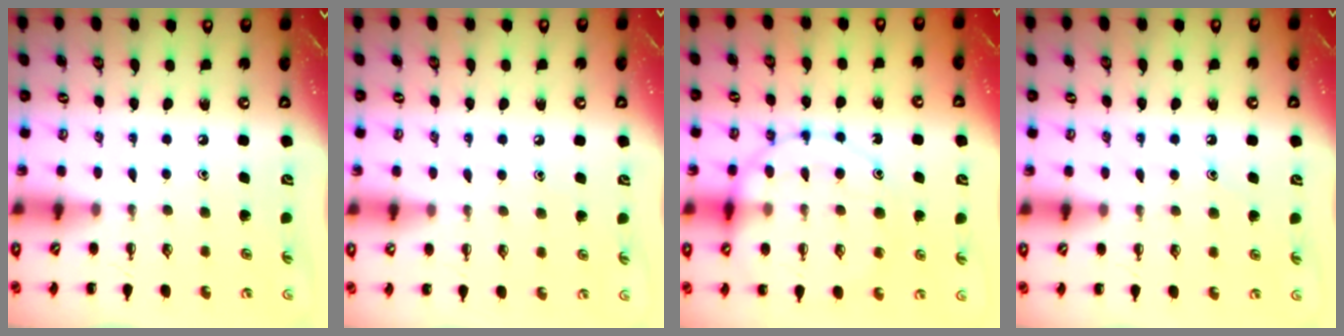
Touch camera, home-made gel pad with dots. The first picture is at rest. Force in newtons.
{"total": 6.0, "press": 5.8, "slide": 1.7}
{"total": 14.9, "press": 14.8, "slide": 1.8}
{"total": 7.8, "press": 7.8, "slide": 1.1}